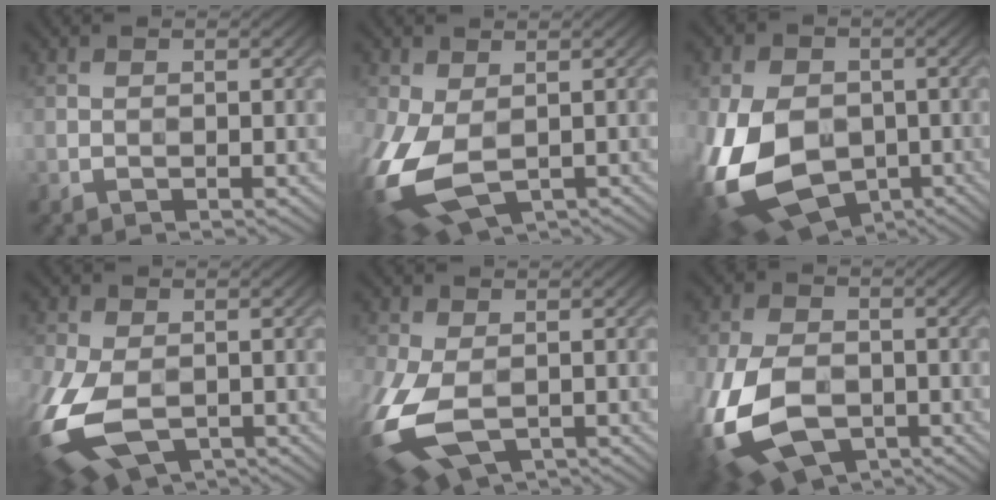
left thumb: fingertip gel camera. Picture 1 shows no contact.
{"total": 11.8, "force": [-2.9, 7.2, 8.9], "torque": [-0.245, -0.036, -0.040]}
{"total": 17.3, "force": [-5.0, 12.0, 11.3], "torque": [-0.254, -0.038, -0.081]}
{"total": 13.6, "force": [-5.0, 7.9, 9.8], "torque": [-0.252, -0.053, -0.082]}
{"total": 12.0, "force": [-4.3, 6.8, 8.9], "torque": [-0.236, -0.047, -0.067]}
{"total": 15.6, "force": [-6.3, 9.7, 10.5], "torque": [-0.278, -0.052, -0.111]}